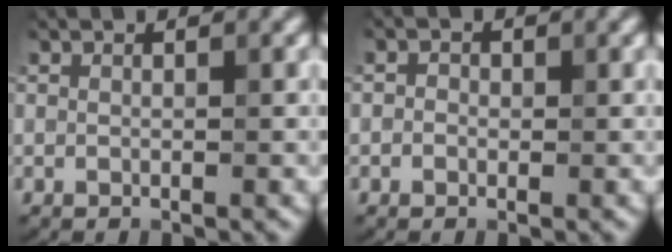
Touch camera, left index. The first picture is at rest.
{"total": 1.0, "force": [0.0, 0.9, 0.4], "torque": [0.002, -0.005, -0.011]}